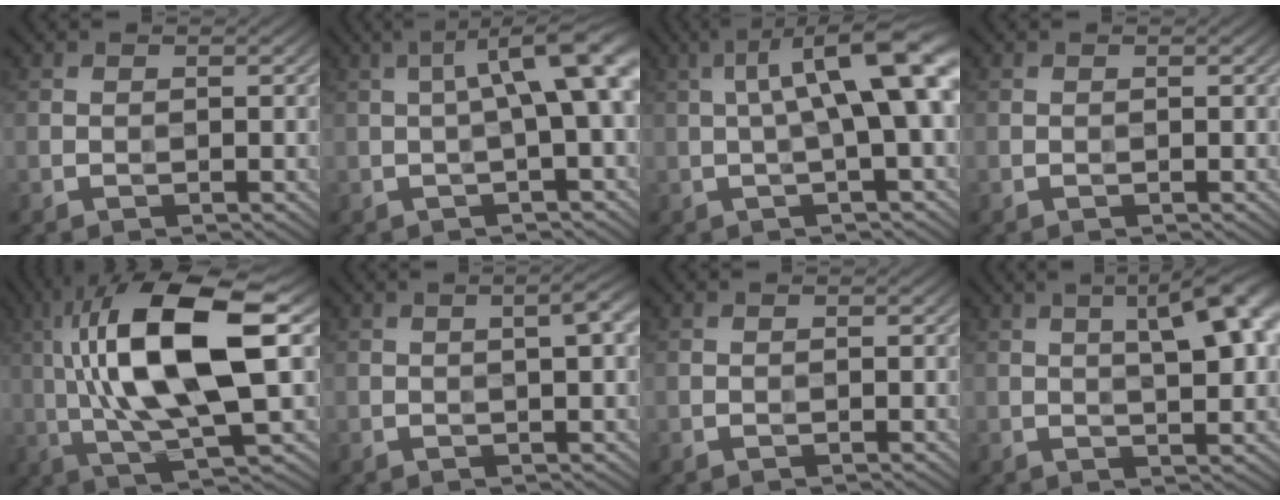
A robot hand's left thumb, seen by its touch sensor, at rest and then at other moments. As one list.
[{"total": 9.2, "force": [0.6, 2.1, 8.9], "torque": [-0.123, 0.021, 0.002]}, {"total": 12.0, "force": [1.8, 3.0, 11.5], "torque": [-0.168, 0.016, 0.025]}, {"total": 0.0}, {"total": 15.7, "force": [2.4, 5.0, 14.7], "torque": [-0.283, 0.024, 0.036]}, {"total": 4.1, "force": [0.5, 0.7, 4.0], "torque": [-0.056, 0.004, 0.010]}, {"total": 0.0}, {"total": 10.0, "force": [3.4, 3.0, 8.9], "torque": [-0.103, 0.028, 0.036]}]